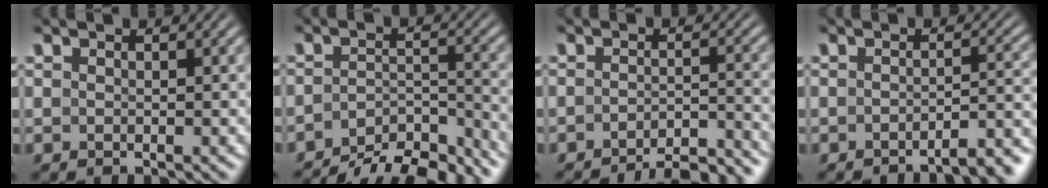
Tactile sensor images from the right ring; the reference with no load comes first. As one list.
[{"total": 8.2, "force": [-7.0, 2.9, 3.2], "torque": [-0.036, -0.028, -0.103]}, {"total": 7.0, "force": [-6.7, 0.9, 1.8], "torque": [-0.007, -0.016, -0.103]}, {"total": 4.2, "force": [-3.9, 0.2, 1.7], "torque": [-0.019, -0.004, -0.060]}]